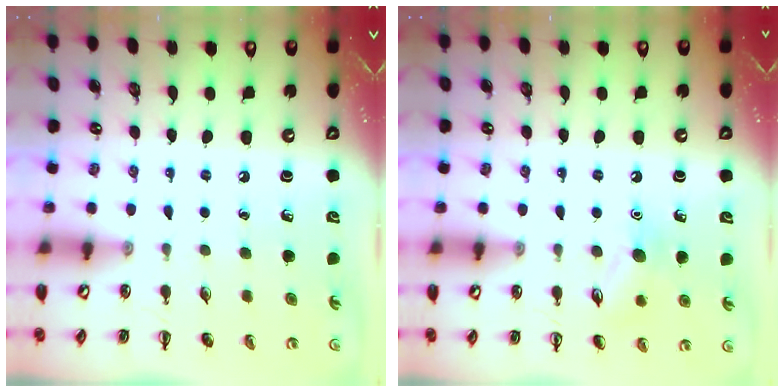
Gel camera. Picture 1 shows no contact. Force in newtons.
{"total": 8.8, "press": 8.7, "slide": 1.2}